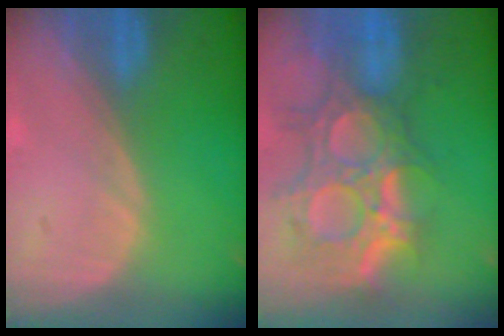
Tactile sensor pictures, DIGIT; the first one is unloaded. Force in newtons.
{"total": 12.8, "press": 11.0, "slide": 6.5}